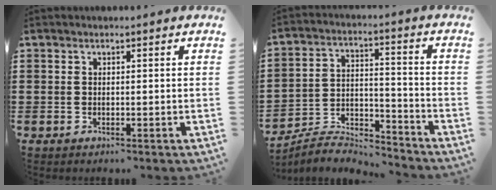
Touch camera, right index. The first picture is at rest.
{"total": 5.7, "force": [-5.6, 0.7, 0.9], "torque": [-0.029, 0.001, -0.114]}